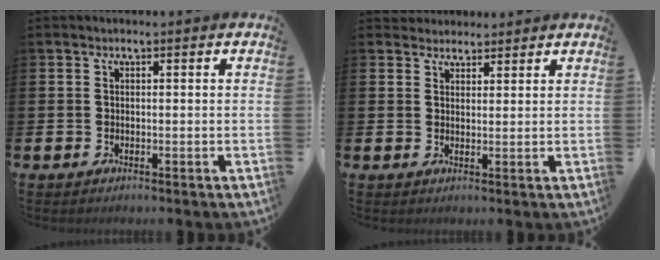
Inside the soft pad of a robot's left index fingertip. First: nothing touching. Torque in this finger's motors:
{"motor_torque": [1.11, -1.02, 0.01, -0.01]}